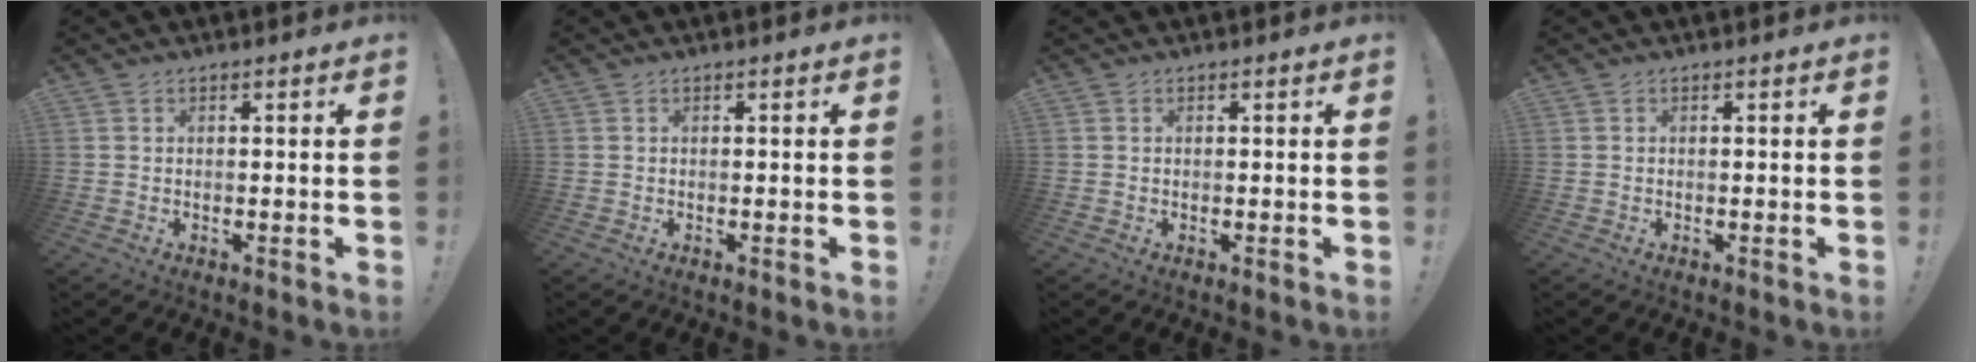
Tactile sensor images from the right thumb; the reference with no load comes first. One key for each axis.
{"total": 0.0}
{"total": 0.0}
{"total": 0.0}